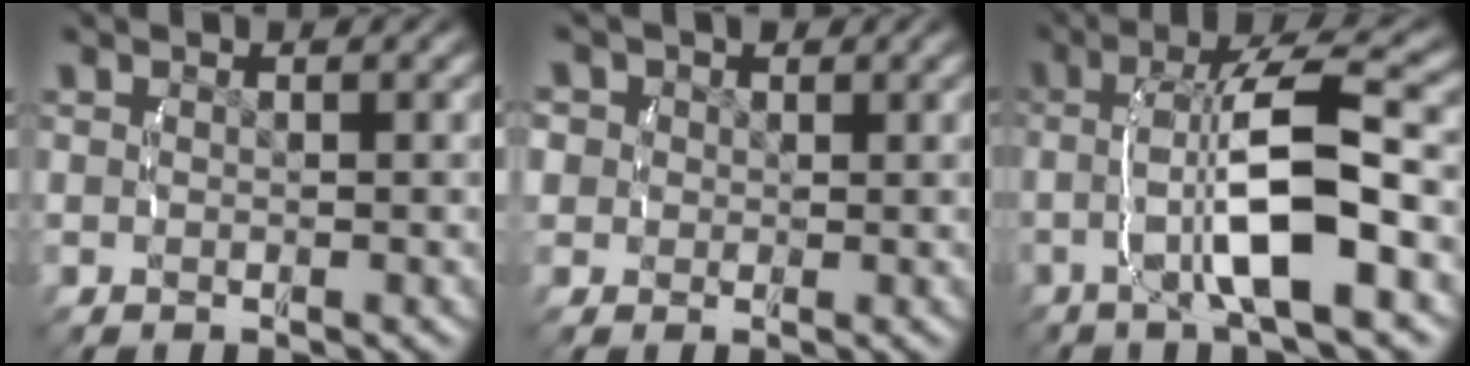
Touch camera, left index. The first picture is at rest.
{"total": 4.2, "force": [0.8, 3.8, 1.5], "torque": [-0.043, -0.006, 0.014]}
{"total": 7.7, "force": [-0.3, 2.1, 7.4], "torque": [-0.134, 0.014, -0.005]}